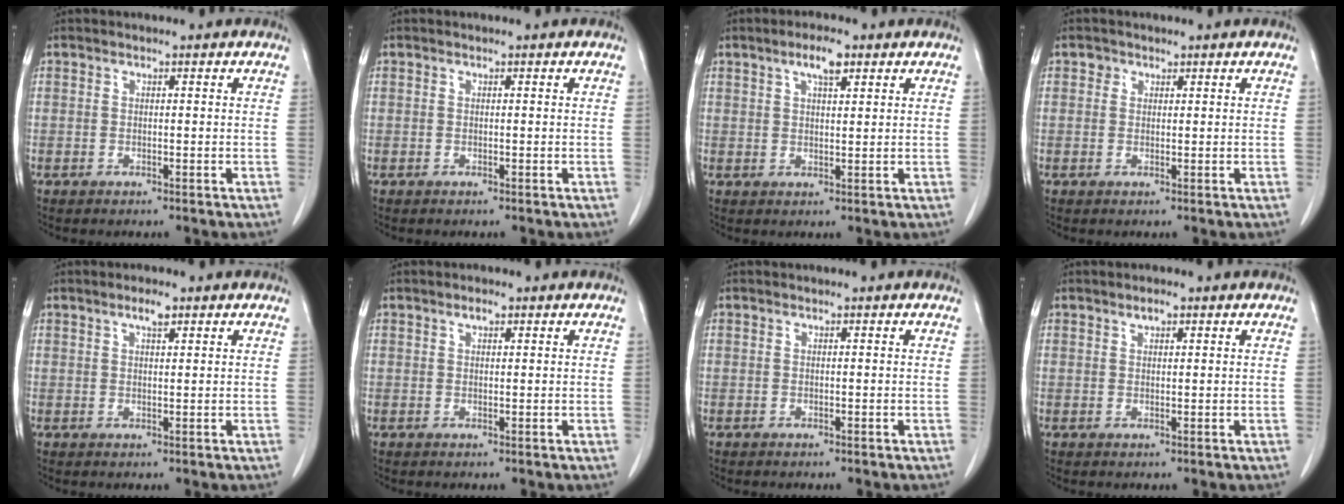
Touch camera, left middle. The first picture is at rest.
{"total": 0.0}
{"total": 3.9, "force": [2.3, 1.0, 3.0], "torque": [-0.057, 0.006, 0.040]}
{"total": 1.1, "force": [0.6, 0.9, 0.1], "torque": [0.009, -0.001, 0.005]}
{"total": 2.2, "force": [1.4, 0.5, 1.6], "torque": [-0.030, 0.003, 0.024]}
{"total": 1.3, "force": [0.8, 0.5, 0.9], "torque": [-0.015, 0.003, 0.013]}
{"total": 0.0}
{"total": 1.4, "force": [0.9, 0.5, 0.9], "torque": [-0.015, 0.002, 0.015]}